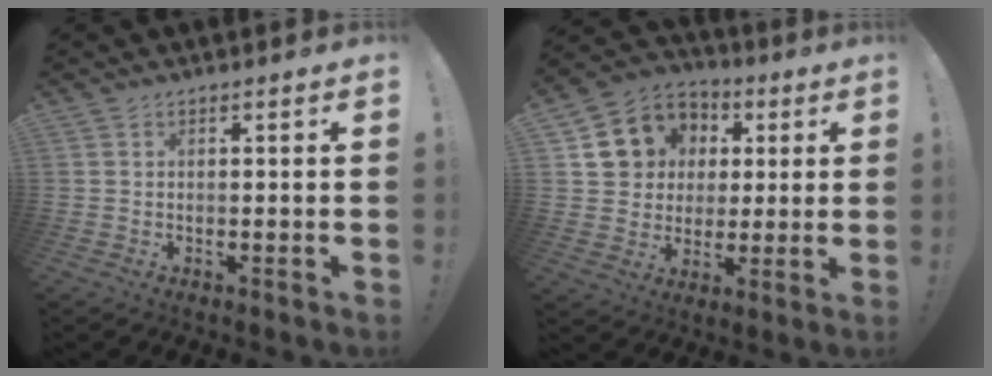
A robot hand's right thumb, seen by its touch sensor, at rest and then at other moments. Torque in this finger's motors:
{"motor_torque": [0.27, 0.46, 0.39, -0.14, 0.03]}